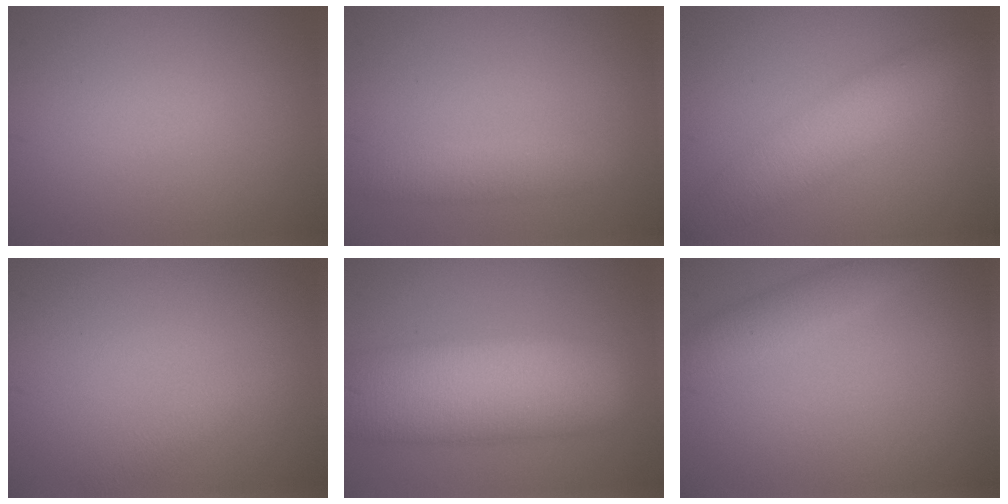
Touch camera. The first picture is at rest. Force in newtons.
{"total": 2.1, "press": 2.1, "slide": 0.0}
{"total": 4.6, "press": 4.6, "slide": 0.1}
{"total": 1.4, "press": 1.4, "slide": 0.0}
{"total": 11.0, "press": 11.0, "slide": 0.3}
{"total": 2.3, "press": 2.3, "slide": 0.0}